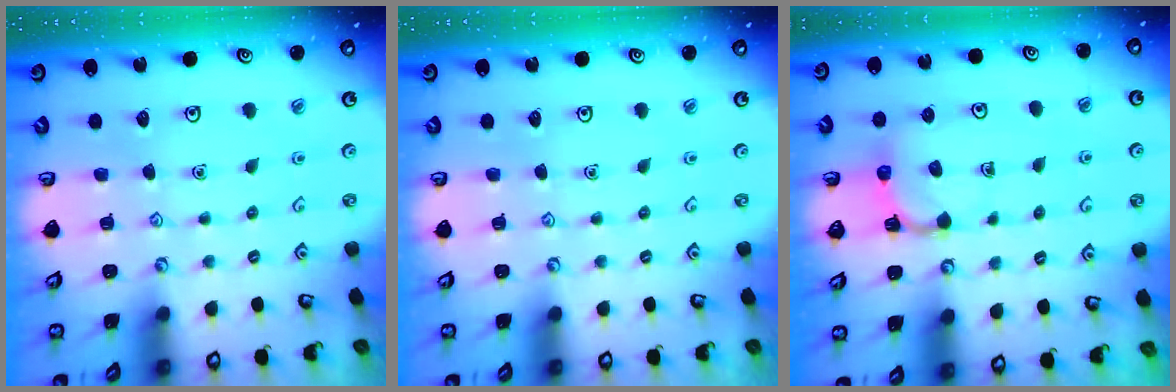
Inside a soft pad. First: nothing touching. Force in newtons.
{"total": 0.0}
{"total": 5.1, "press": 5.0, "slide": 0.9}